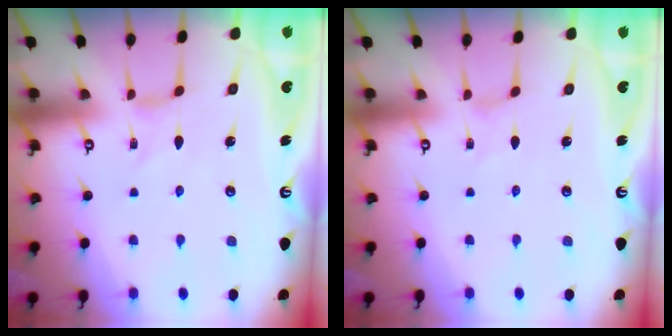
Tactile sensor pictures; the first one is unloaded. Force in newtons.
{"total": 0.0}